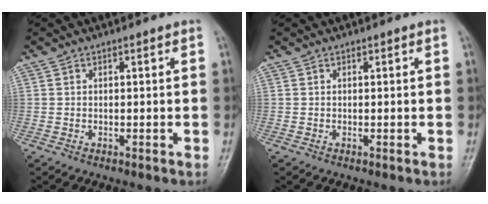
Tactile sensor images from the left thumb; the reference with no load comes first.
{"total": 0.0}